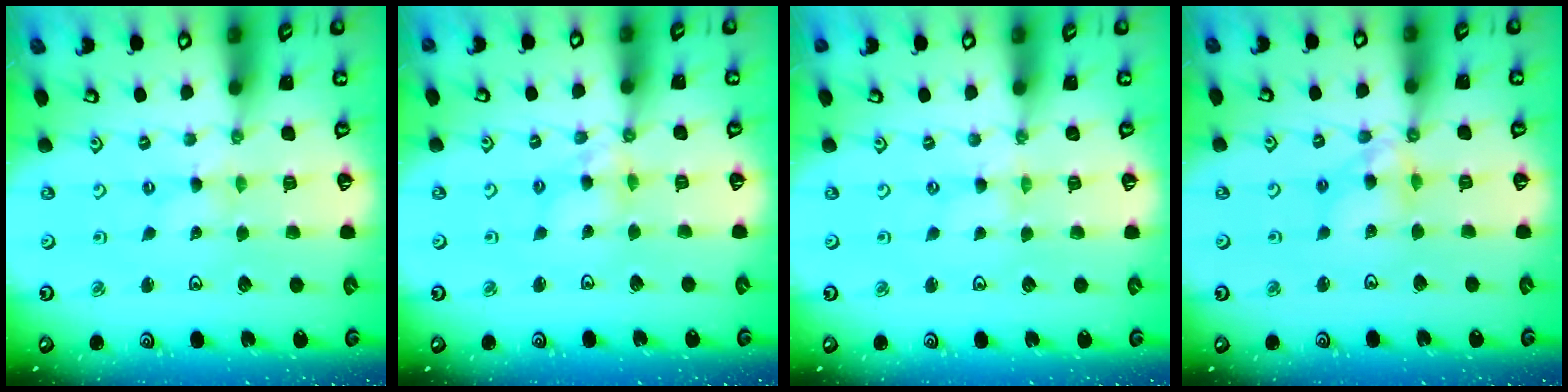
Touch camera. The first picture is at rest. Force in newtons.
{"total": 5.9, "press": 5.9, "slide": 0.7}
{"total": 0.0}
{"total": 8.8, "press": 8.8, "slide": 0.7}